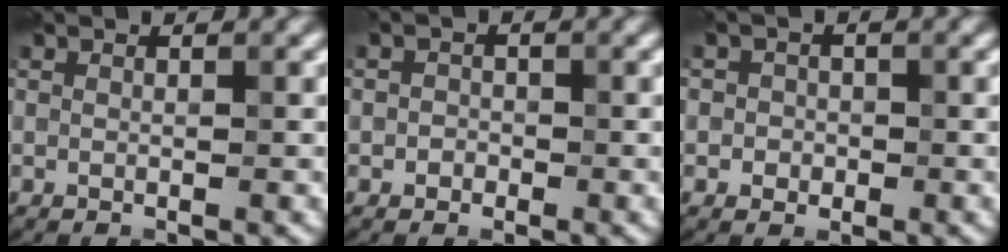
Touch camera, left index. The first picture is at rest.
{"total": 1.4, "force": [-0.2, 1.4, 0.4], "torque": [0.004, -0.001, -0.013]}
{"total": 1.9, "force": [0.0, 1.9, 0.5], "torque": [0.012, 0.001, -0.016]}